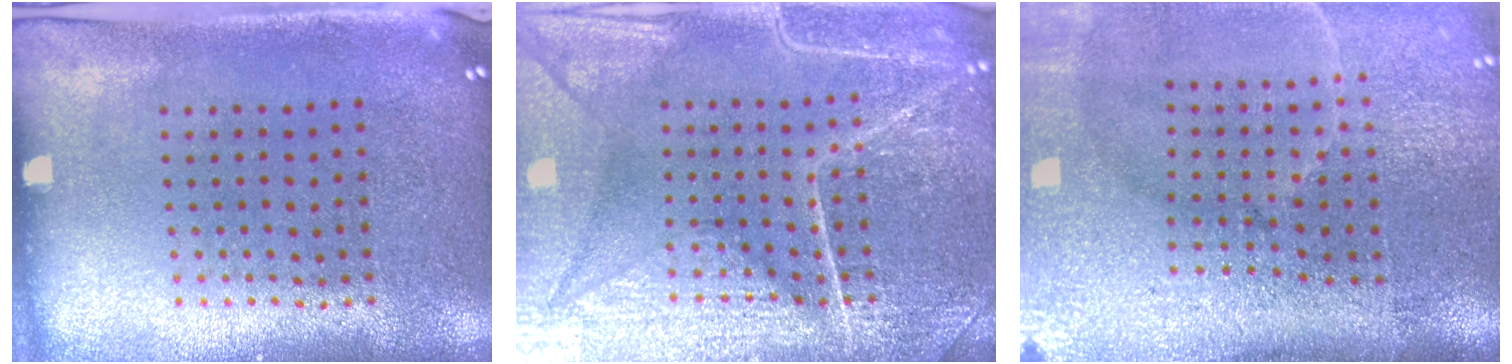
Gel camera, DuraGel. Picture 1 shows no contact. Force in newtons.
{"total": 5.5, "press": 5.5, "slide": 0.6}
{"total": 5.1, "press": 4.1, "slide": 3.0}